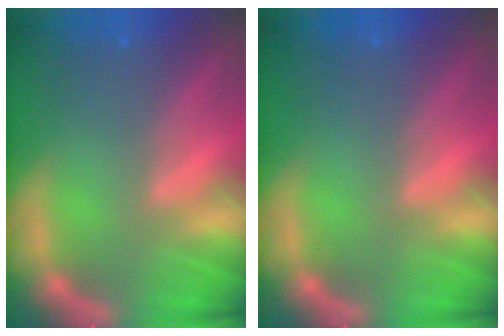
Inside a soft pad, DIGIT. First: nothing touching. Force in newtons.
{"total": 0.0}